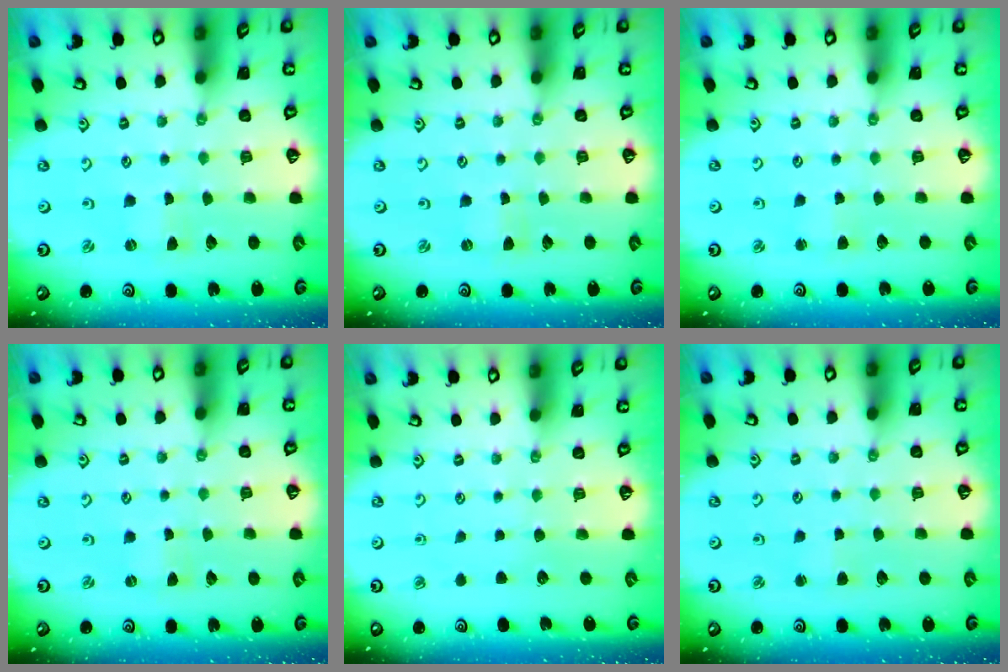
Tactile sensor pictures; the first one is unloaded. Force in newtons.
{"total": 0.0}
{"total": 2.7, "press": 2.7, "slide": 0.2}
{"total": 0.0}
{"total": 0.0}
{"total": 2.5, "press": 2.5, "slide": 0.2}